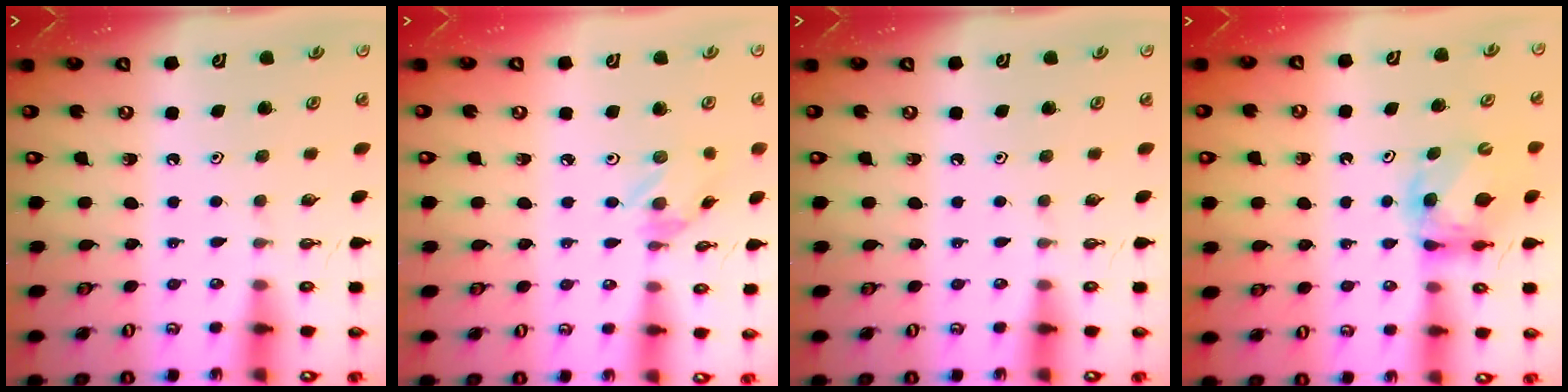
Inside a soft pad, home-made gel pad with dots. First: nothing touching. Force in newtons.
{"total": 2.1, "press": 2.1, "slide": 0.1}
{"total": 0.0}
{"total": 6.3, "press": 6.3, "slide": 0.7}